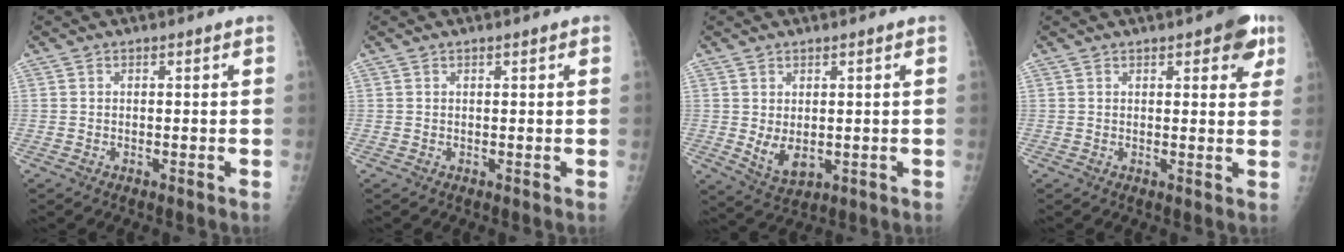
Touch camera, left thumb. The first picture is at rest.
{"total": 0.7, "force": [0.4, 0.1, 0.5], "torque": [-0.007, 0.001, 0.005]}
{"total": 5.0, "force": [0.0, 3.1, 4.0], "torque": [-0.060, -0.012, 0.016]}
{"total": 6.4, "force": [3.3, 2.6, 4.9], "torque": [-0.032, -0.009, 0.031]}